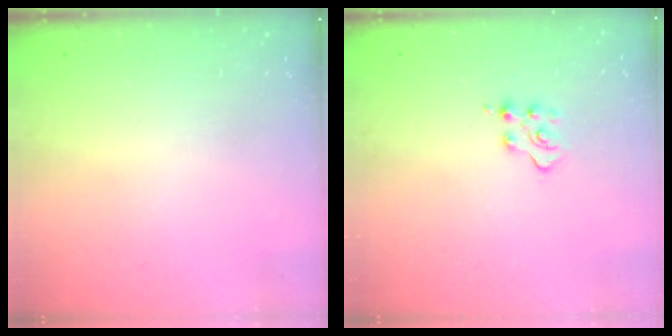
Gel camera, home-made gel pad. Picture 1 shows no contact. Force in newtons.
{"total": 4.2, "press": 4.2, "slide": 0.4}